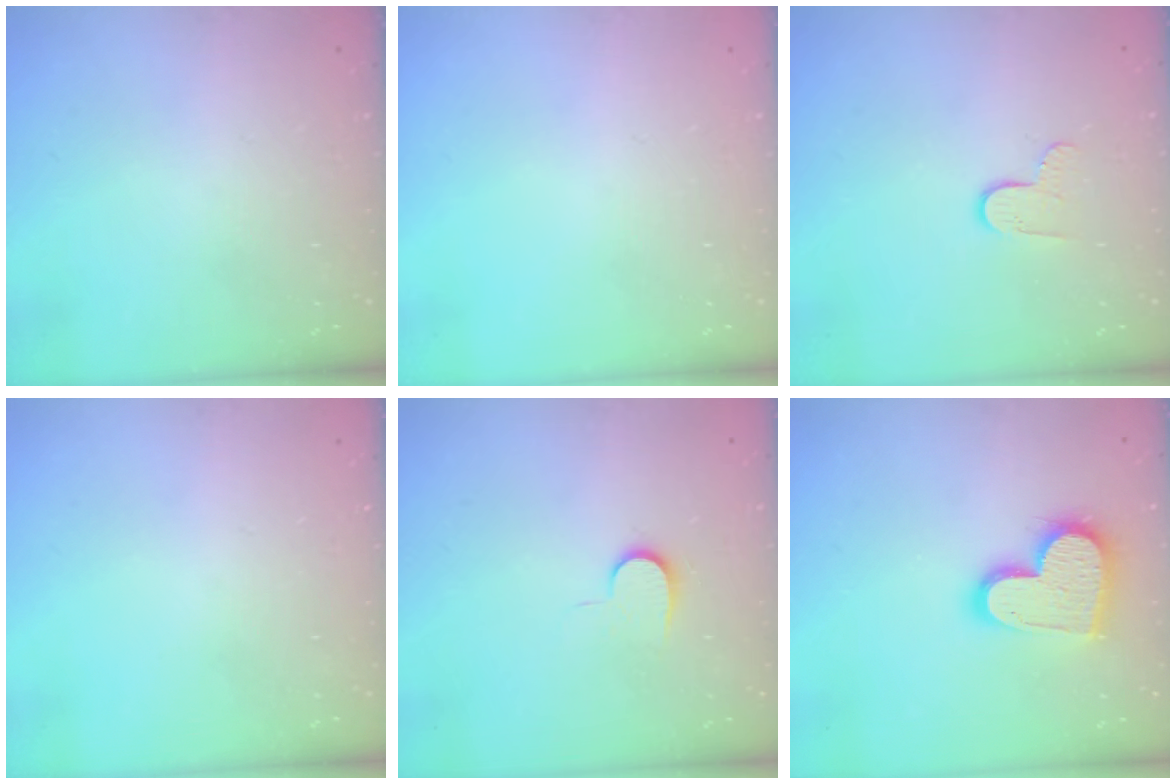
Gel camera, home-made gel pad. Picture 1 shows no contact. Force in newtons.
{"total": 0.0}
{"total": 5.9, "press": 5.9, "slide": 0.6}
{"total": 0.0}
{"total": 6.4, "press": 6.3, "slide": 0.7}
{"total": 16.9, "press": 16.9, "slide": 1.5}